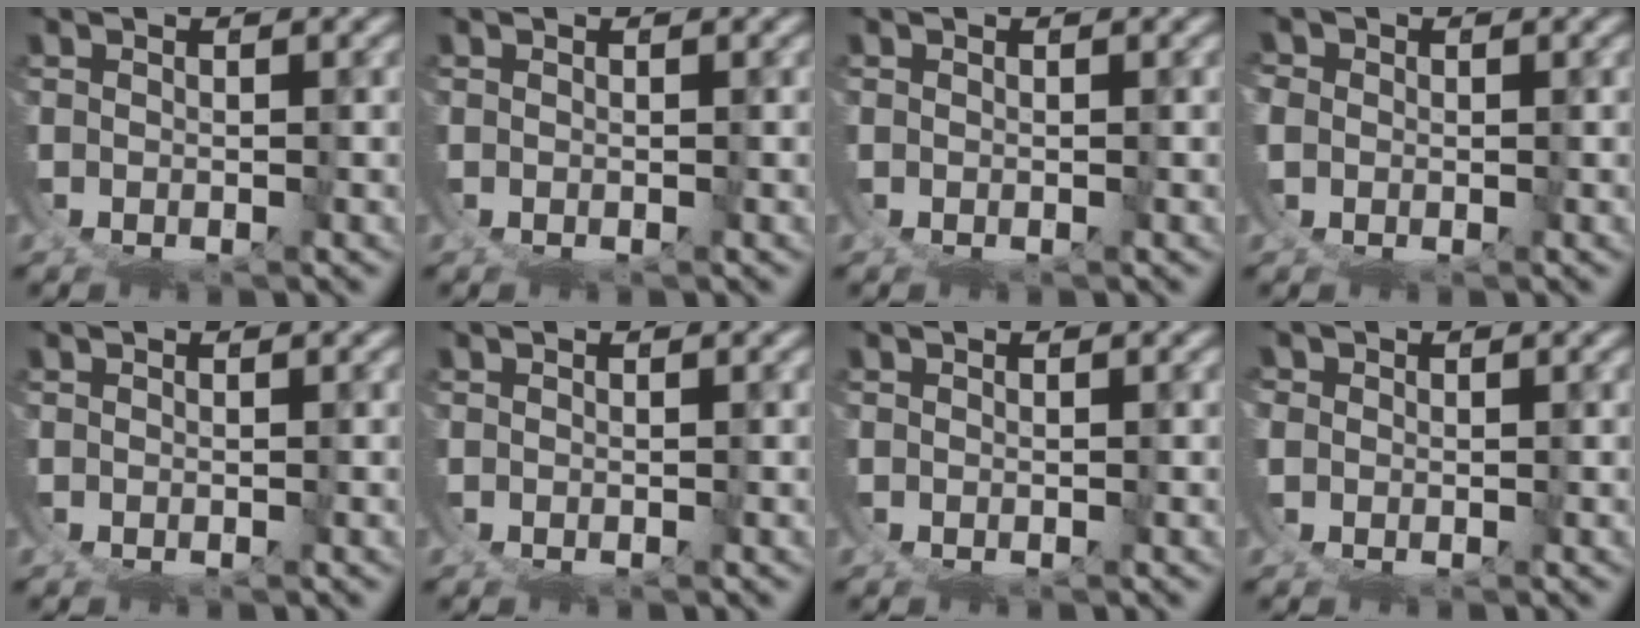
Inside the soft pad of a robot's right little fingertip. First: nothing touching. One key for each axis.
{"total": 0.0}
{"total": 0.0}
{"total": 1.4, "fx": 0.1, "fy": 1.2, "fz": 0.6, "tx": -0.022, "ty": -0.006, "tz": 0.004}
{"total": 0.0}
{"total": 0.0}
{"total": 0.0}
{"total": 0.7, "fx": 0.3, "fy": 0.5, "fz": 0.3, "tx": -0.010, "ty": -0.002, "tz": 0.008}